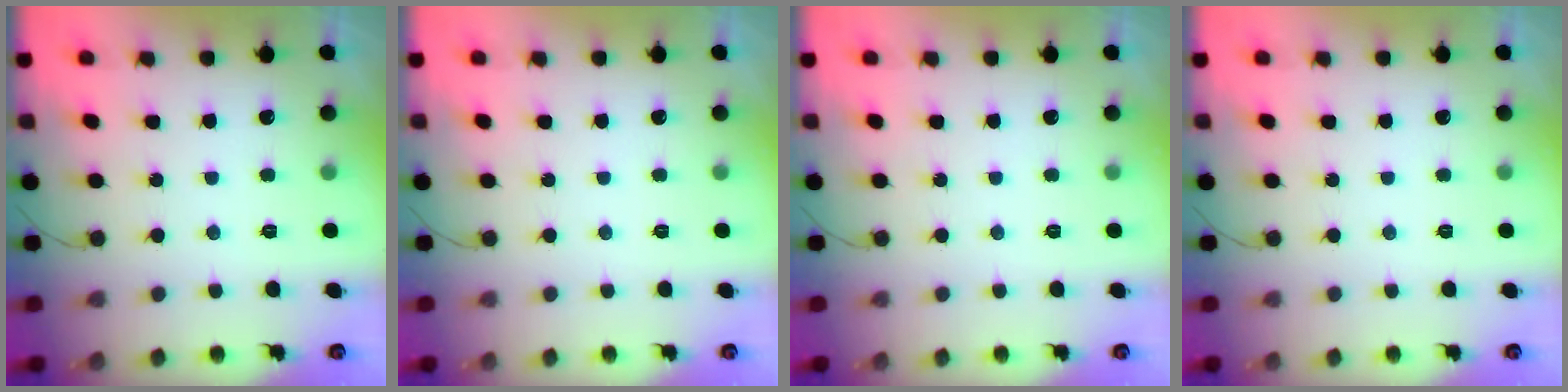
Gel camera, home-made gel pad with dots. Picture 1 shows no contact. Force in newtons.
{"total": 0.0}
{"total": 0.0}
{"total": 0.0}